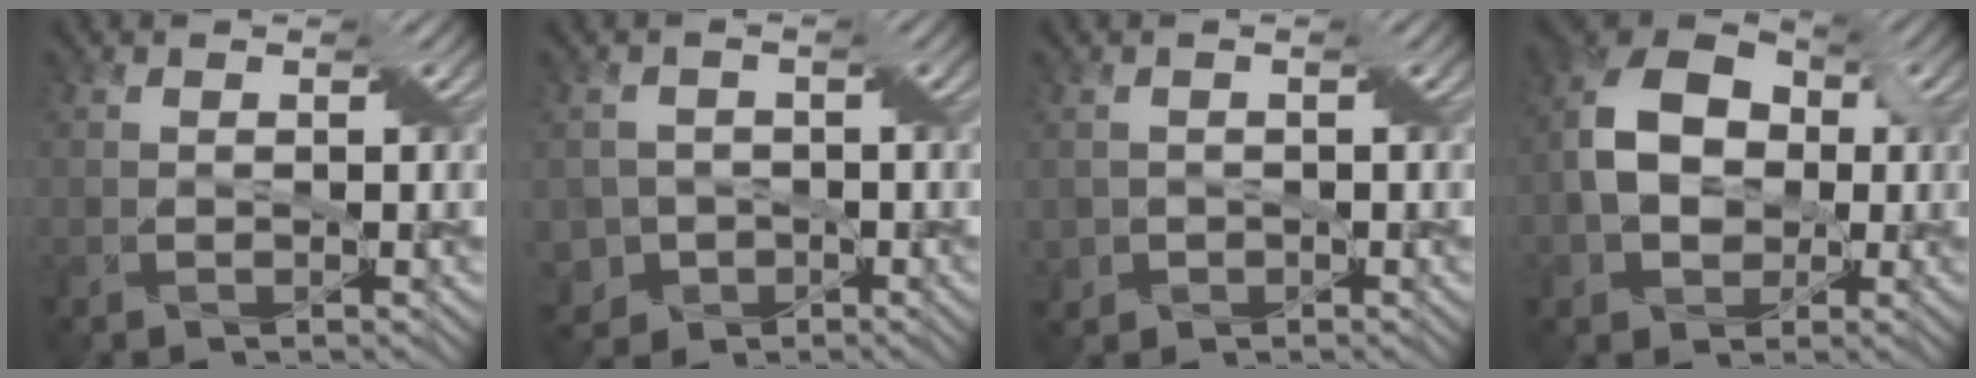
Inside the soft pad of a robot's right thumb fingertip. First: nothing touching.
{"total": 5.1, "force": [-2.4, 4.4, 1.1], "torque": [-0.028, -0.006, -0.047]}
{"total": 1.8, "force": [-0.6, 1.7, 0.1], "torque": [-0.007, -0.003, -0.009]}
{"total": 9.9, "force": [-0.2, 7.4, 6.5], "torque": [-0.142, 0.005, -0.012]}